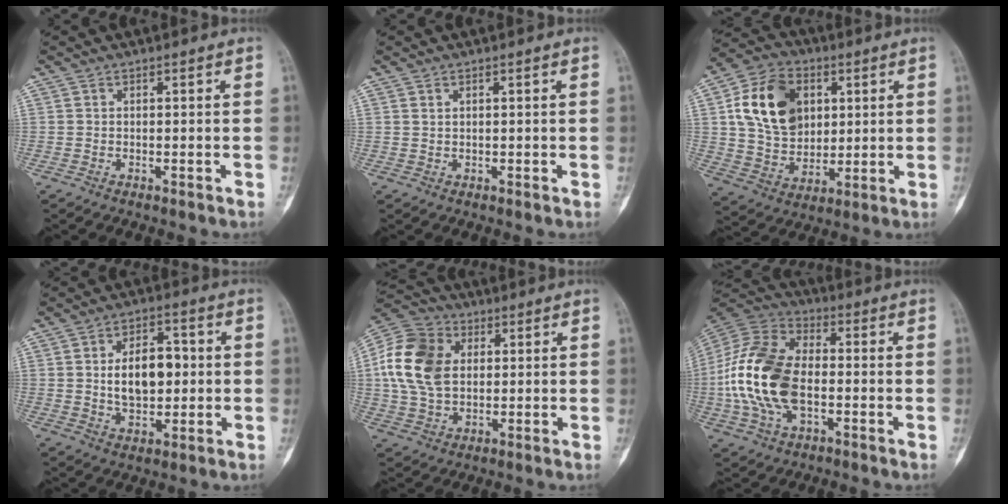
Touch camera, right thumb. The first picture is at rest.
{"total": 0.8, "force": [0.5, 0.6, 0.4], "torque": [-0.003, -0.001, 0.009]}
{"total": 16.8, "force": [4.5, 12.4, 10.3], "torque": [-0.158, -0.004, 0.082]}
{"total": 11.1, "force": [0.8, 6.9, 8.7], "torque": [-0.116, 0.010, 0.018]}
{"total": 15.7, "force": [2.5, 11.4, 10.5], "torque": [-0.195, 0.010, 0.042]}
{"total": 19.6, "force": [-2.4, 12.0, 15.3], "torque": [-0.315, 0.019, -0.047]}